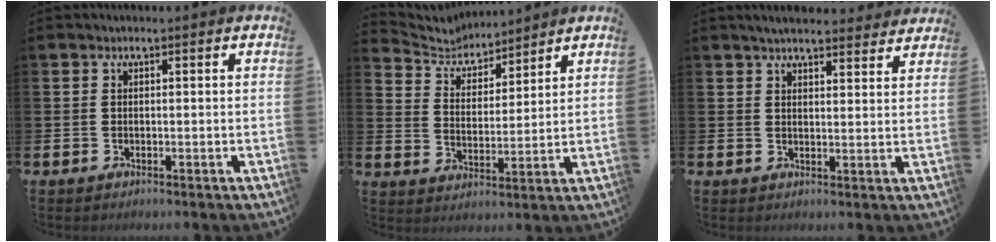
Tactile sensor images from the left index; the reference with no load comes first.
{"total": 5.3, "force": [5.1, 1.3, 0.5], "torque": [-0.044, -0.035, 0.088]}
{"total": 4.4, "force": [4.3, 0.5, 1.0], "torque": [-0.028, -0.017, 0.078]}